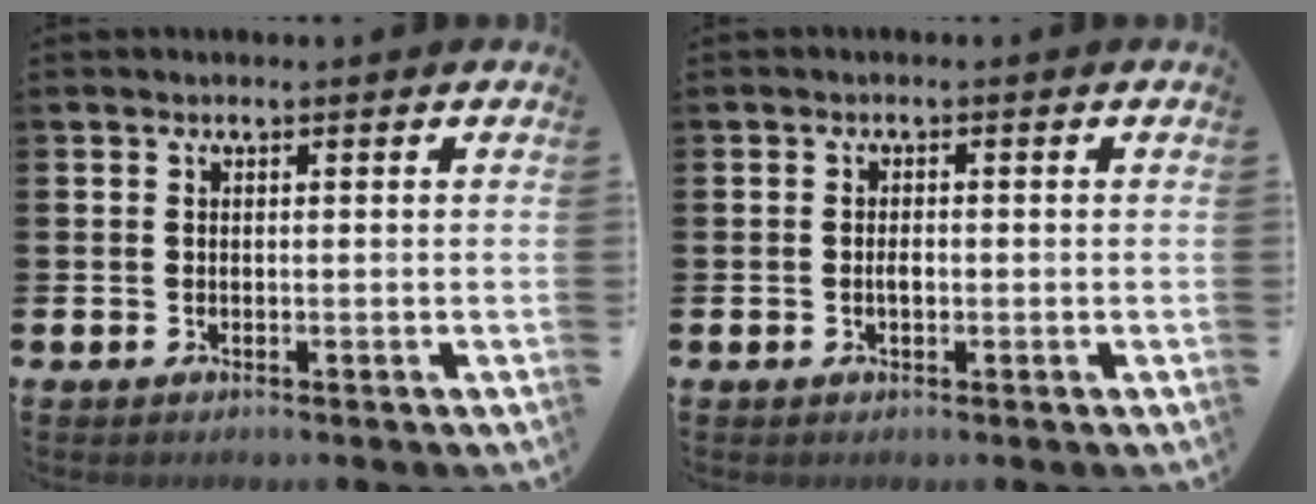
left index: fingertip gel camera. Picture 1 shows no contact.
{"total": 1.3, "force": [-0.2, 0.7, 1.0], "torque": [-0.005, -0.003, -0.008]}